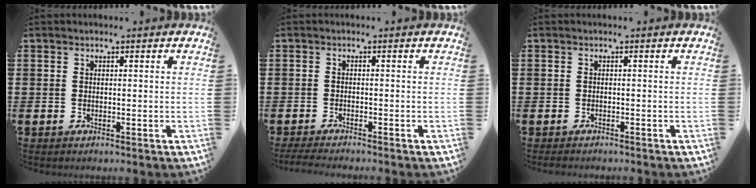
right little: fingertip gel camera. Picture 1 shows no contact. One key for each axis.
{"total": 1.4, "fx": -1.2, "fy": 0.0, "fz": 0.7, "tx": -0.011, "ty": 0.000, "tz": -0.023}
{"total": 0.5, "fx": -0.5, "fy": 0.1, "fz": 0.1, "tx": -0.003, "ty": -0.002, "tz": -0.011}